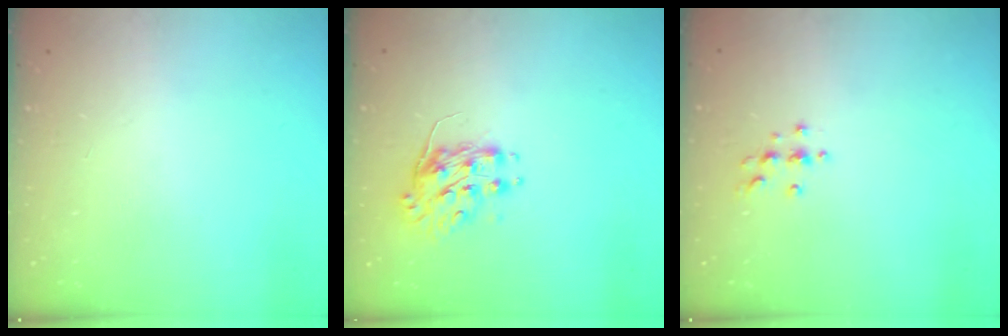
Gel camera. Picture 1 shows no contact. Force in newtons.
{"total": 8.2, "press": 8.2, "slide": 0.3}
{"total": 3.3, "press": 3.3, "slide": 0.4}